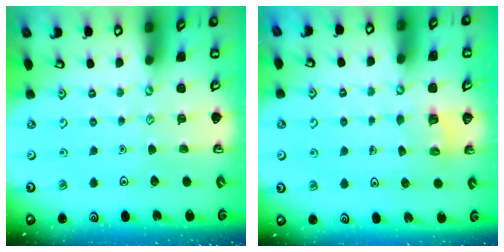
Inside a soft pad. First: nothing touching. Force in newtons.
{"total": 3.7, "press": 3.7, "slide": 0.2}